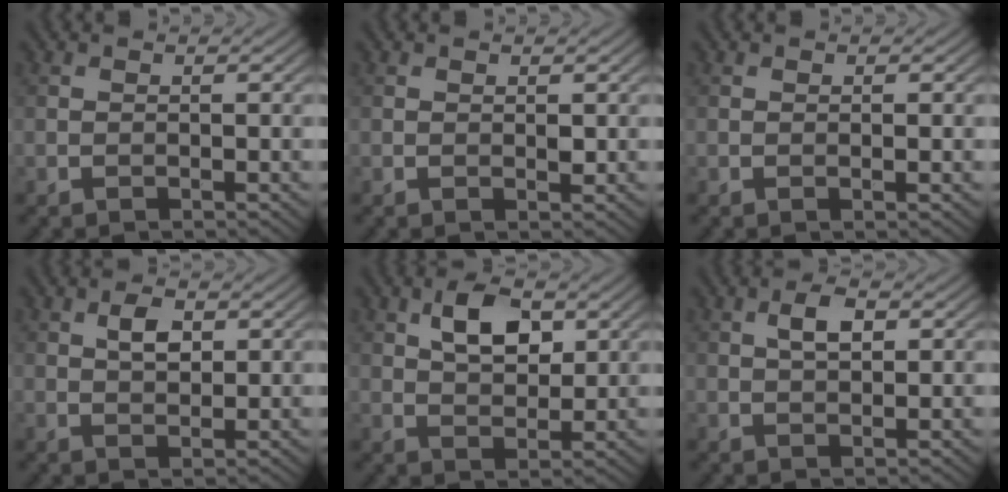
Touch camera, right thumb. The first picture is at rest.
{"total": 0.7, "force": [0.2, 0.3, 0.6], "torque": [-0.008, -0.003, 0.003]}
{"total": 0.6, "force": [0.0, 0.0, 0.6], "torque": [-0.012, -0.001, 0.000]}
{"total": 3.2, "force": [1.0, 1.7, 2.5], "torque": [-0.049, 0.001, 0.017]}
{"total": 6.1, "force": [2.3, 3.4, 4.5], "torque": [-0.084, 0.002, 0.038]}
{"total": 3.3, "force": [0.9, 1.5, 2.8], "torque": [-0.054, 0.004, 0.016]}